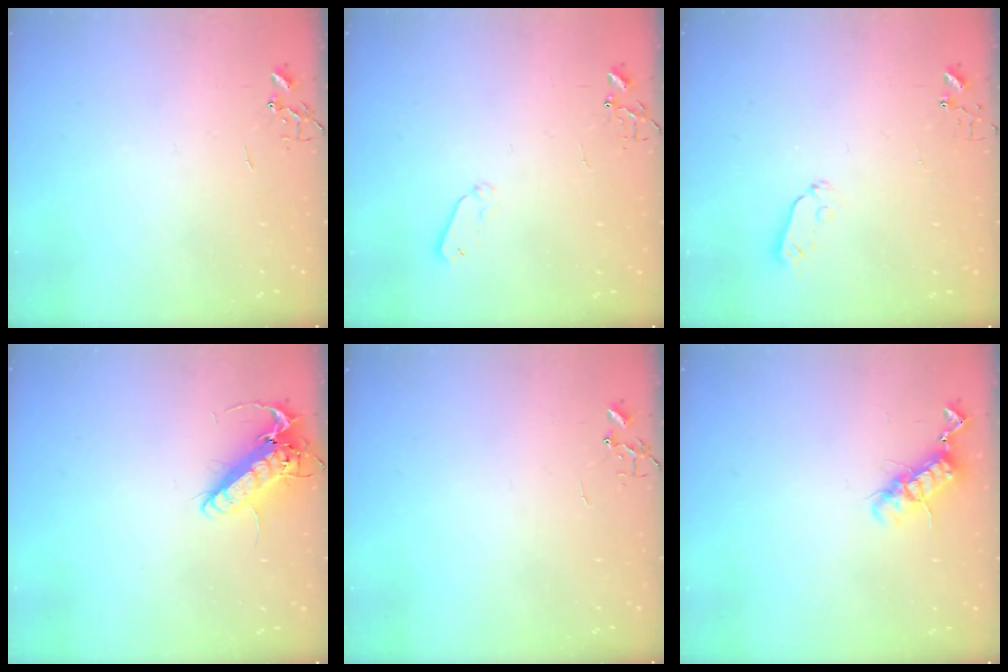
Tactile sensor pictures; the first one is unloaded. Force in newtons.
{"total": 4.2, "press": 4.2, "slide": 0.7}
{"total": 3.8, "press": 3.8, "slide": 0.6}
{"total": 13.5, "press": 13.2, "slide": 2.7}
{"total": 0.0}
{"total": 11.3, "press": 11.2, "slide": 1.2}